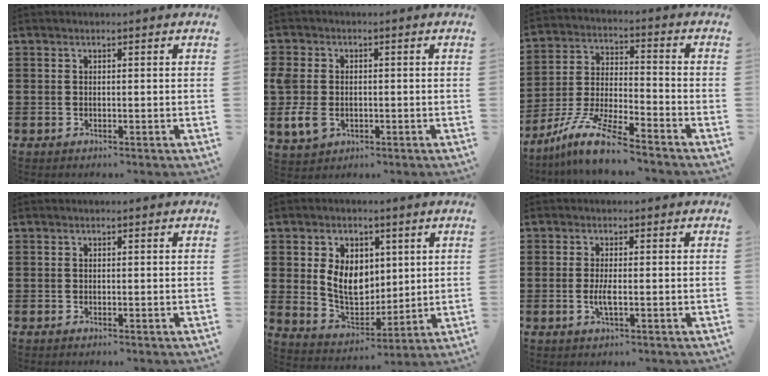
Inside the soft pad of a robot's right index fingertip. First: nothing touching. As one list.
[{"total": 5.0, "force": [-0.9, 3.6, 3.4], "torque": [-0.100, -0.003, -0.025]}, {"total": 10.3, "force": [-8.8, 0.6, 5.3], "torque": [-0.114, 0.010, -0.177]}, {"total": 0.0}, {"total": 8.0, "force": [1.5, 6.0, 5.0], "torque": [-0.113, 0.005, 0.023]}, {"total": 2.6, "force": [-0.6, 0.5, 2.5], "torque": [-0.051, -0.005, -0.013]}]